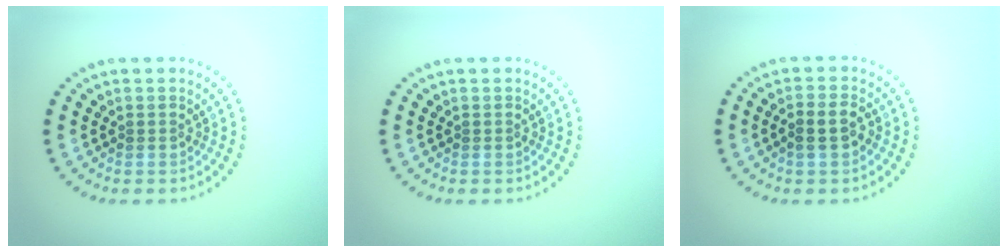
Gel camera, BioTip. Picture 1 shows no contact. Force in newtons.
{"total": 0.0}
{"total": 2.3, "press": 2.2, "slide": 0.7}